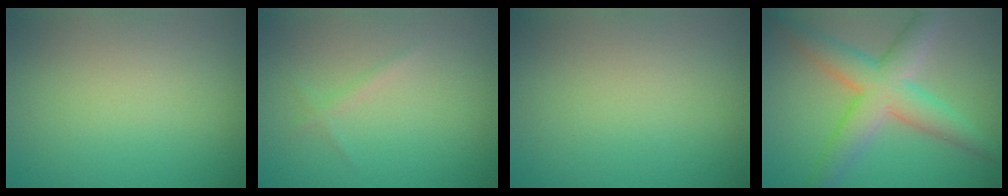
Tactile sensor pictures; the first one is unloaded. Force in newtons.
{"total": 0.8, "press": 0.8, "slide": 0.1}
{"total": 0.0}
{"total": 6.6, "press": 6.6, "slide": 0.1}